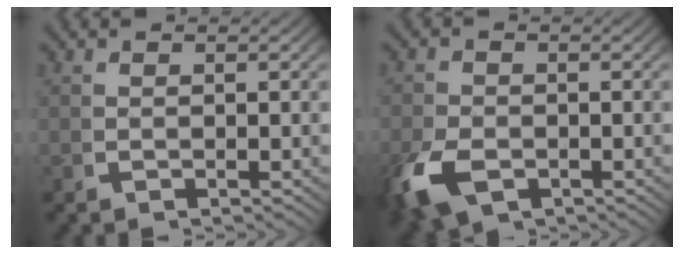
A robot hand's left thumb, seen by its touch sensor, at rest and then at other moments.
{"total": 5.4, "force": [-2.6, 3.5, 3.2], "torque": [-0.084, -0.025, -0.035]}